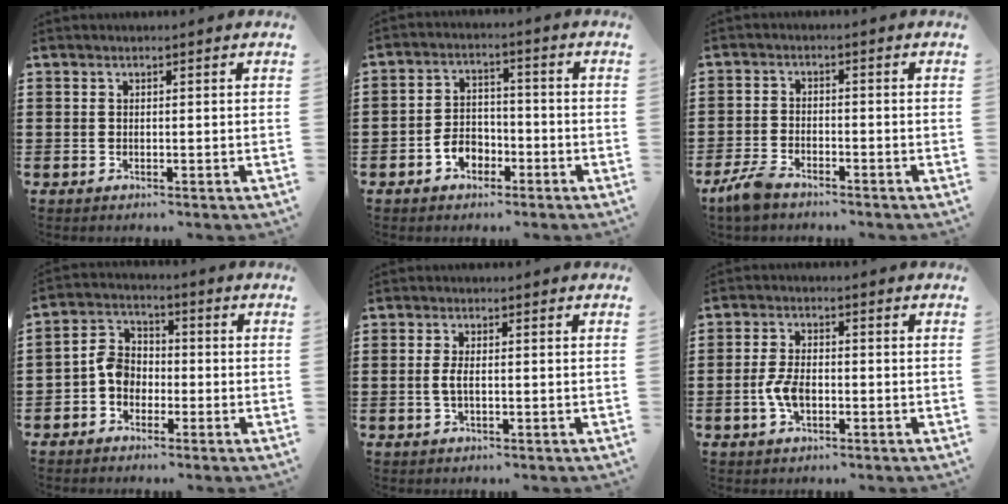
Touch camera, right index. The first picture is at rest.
{"total": 4.3, "force": [-2.4, 3.1, 1.9], "torque": [-0.047, 0.003, -0.048]}
{"total": 3.4, "force": [-2.9, 1.0, 1.6], "torque": [-0.049, -0.001, -0.060]}
{"total": 5.5, "force": [-1.7, 4.2, 3.1], "torque": [-0.085, 0.008, -0.038]}
{"total": 2.2, "force": [-0.2, 0.8, 2.1], "torque": [-0.047, -0.002, -0.007]}
{"total": 4.6, "force": [-1.1, 2.3, 3.8], "torque": [-0.088, -0.005, -0.023]}